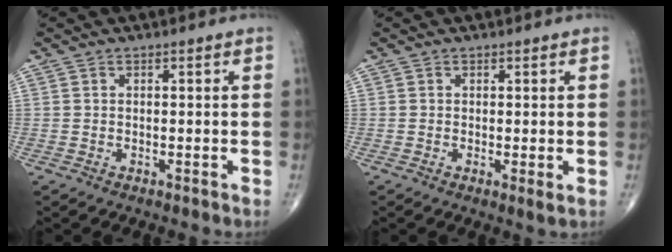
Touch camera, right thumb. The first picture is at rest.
{"total": 1.4, "force": [0.0, 0.2, 1.4], "torque": [-0.024, -0.006, -0.001]}